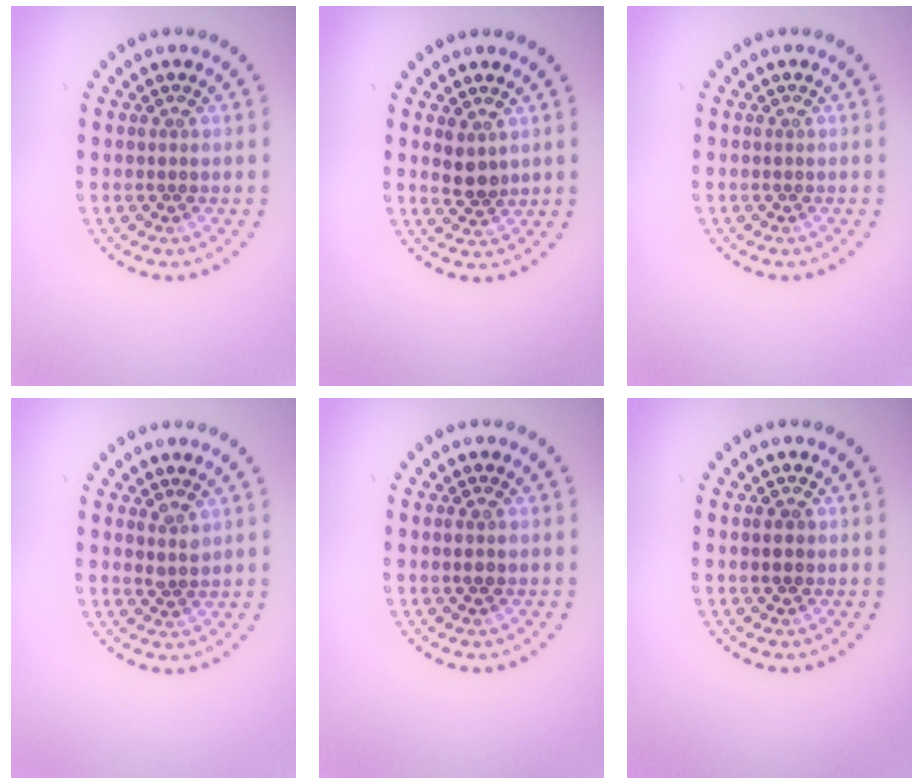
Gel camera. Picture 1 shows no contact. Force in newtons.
{"total": 1.9, "press": 1.6, "slide": 1.0}
{"total": 0.0}
{"total": 1.2, "press": 1.0, "slide": 0.6}
{"total": 1.0, "press": 0.9, "slide": 0.3}
{"total": 1.4, "press": 1.4, "slide": 0.2}